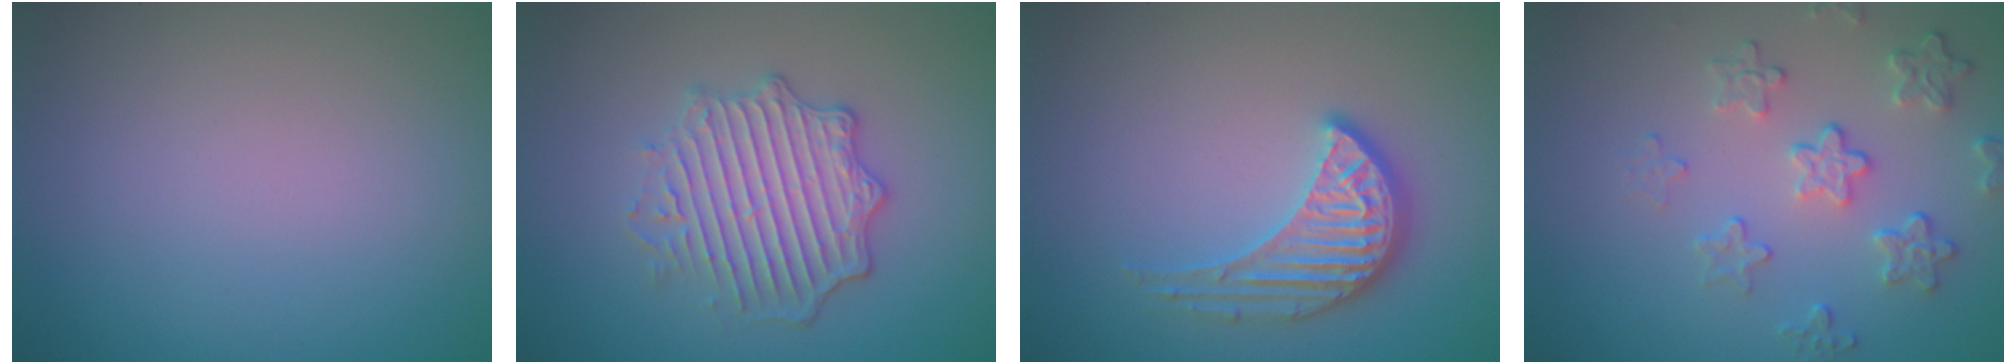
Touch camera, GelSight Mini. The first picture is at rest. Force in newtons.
{"total": 4.5, "press": 4.0, "slide": 2.0}
{"total": 3.8, "press": 3.2, "slide": 2.1}
{"total": 3.4, "press": 2.9, "slide": 1.8}